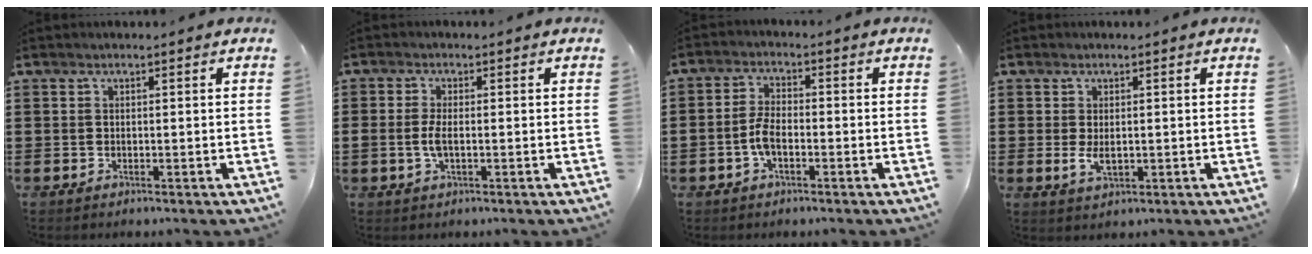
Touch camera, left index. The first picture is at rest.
{"total": 2.8, "force": [-0.4, 1.1, 2.5], "torque": [-0.070, -0.006, -0.015]}
{"total": 4.3, "force": [-1.4, 1.9, 3.5], "torque": [-0.091, -0.002, -0.034]}
{"total": 2.8, "force": [0.0, 1.4, 2.4], "torque": [-0.054, -0.001, -0.001]}